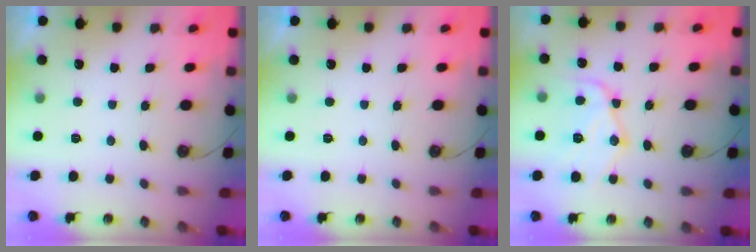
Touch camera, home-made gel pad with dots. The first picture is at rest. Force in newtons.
{"total": 0.0}
{"total": 13.4, "press": 13.4, "slide": 1.1}